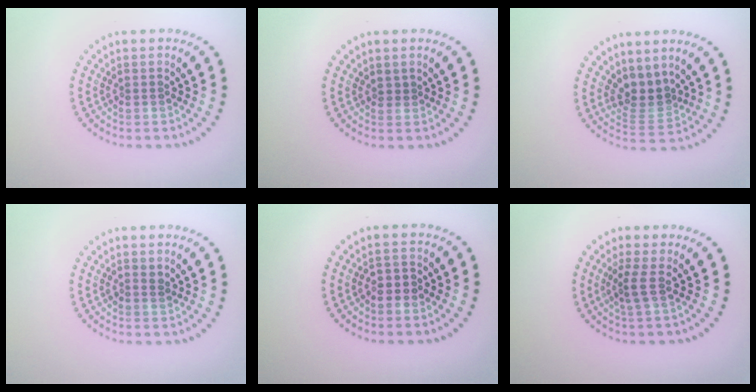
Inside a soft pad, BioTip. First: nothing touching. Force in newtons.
{"total": 0.5, "press": 0.2, "slide": 0.5}
{"total": 2.8, "press": 2.1, "slide": 1.8}
{"total": 0.6, "press": 0.6, "slide": 0.3}
{"total": 1.5, "press": 1.4, "slide": 0.7}
{"total": 1.8, "press": 1.1, "slide": 1.4}